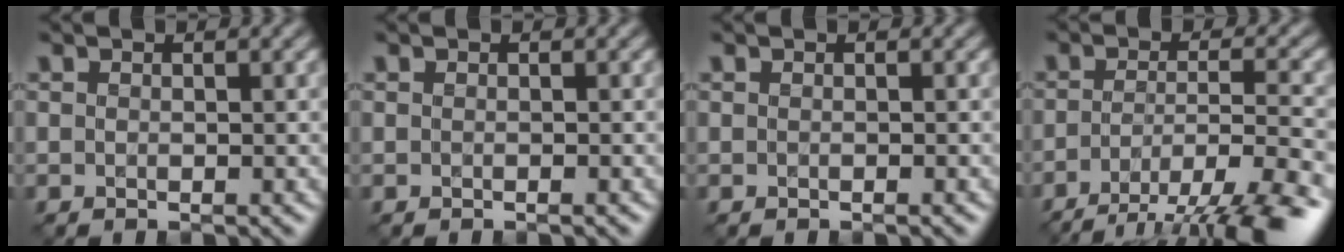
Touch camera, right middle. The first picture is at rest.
{"total": 0.0}
{"total": 0.0}
{"total": 8.4, "force": [-5.6, 1.8, 6.0], "torque": [-0.098, -0.002, -0.091]}